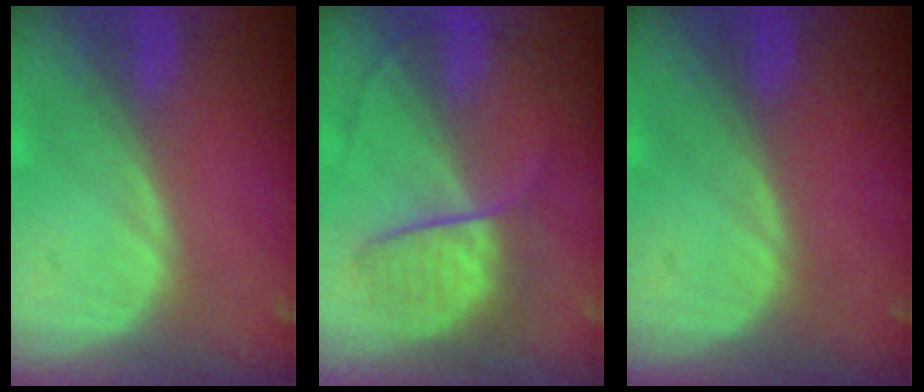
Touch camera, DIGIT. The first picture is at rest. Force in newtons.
{"total": 6.4, "press": 6.4, "slide": 0.6}
{"total": 0.0}